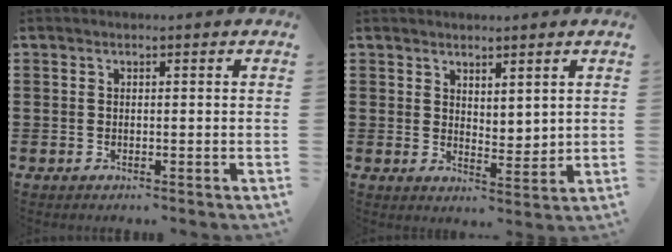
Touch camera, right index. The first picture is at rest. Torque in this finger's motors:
{"motor_torque": [-0.04, 0.21, 0.19, 0.00]}